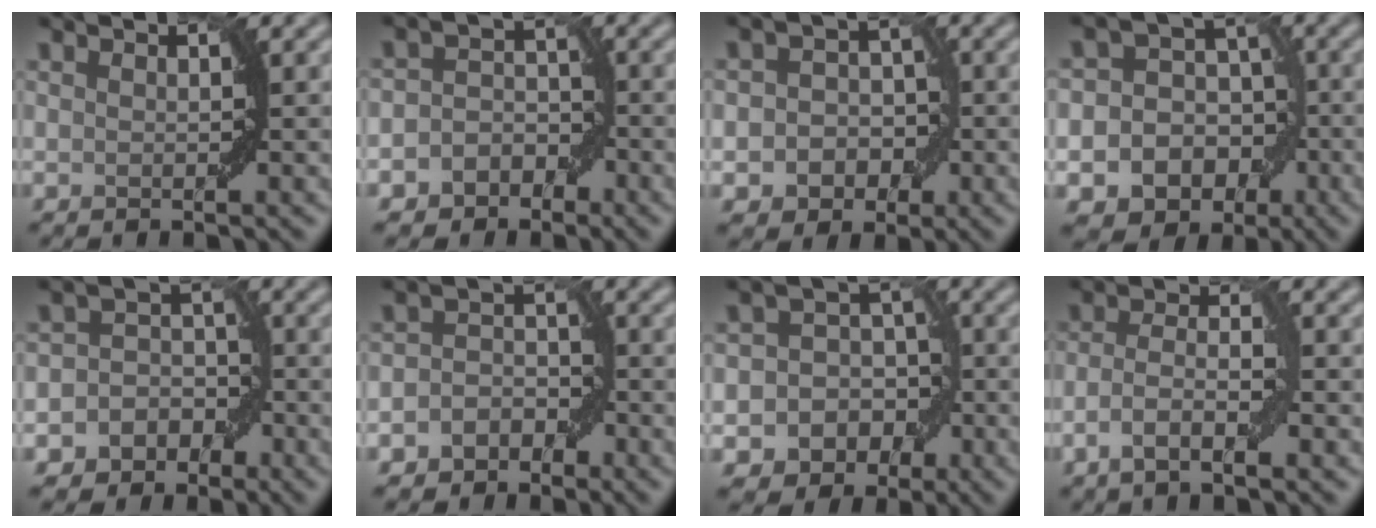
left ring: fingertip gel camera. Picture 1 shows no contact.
{"total": 3.9, "force": [-2.2, 3.1, 1.0], "torque": [0.023, 0.013, -0.049]}
{"total": 4.1, "force": [-1.2, 3.4, 1.9], "torque": [0.003, 0.000, -0.028]}
{"total": 11.4, "force": [-4.4, 9.9, 3.5], "torque": [-0.044, -0.009, -0.084]}
{"total": 5.5, "force": [-2.8, 4.7, 1.1], "torque": [0.011, 0.014, -0.063]}
{"total": 3.0, "force": [-1.8, 2.3, 0.8], "torque": [0.015, 0.007, -0.042]}
{"total": 7.4, "force": [-3.1, 6.4, 1.9], "torque": [-0.010, 0.008, -0.063]}
{"total": 3.5, "force": [-1.6, 0.9, 2.9], "torque": [-0.057, 0.005, -0.035]}